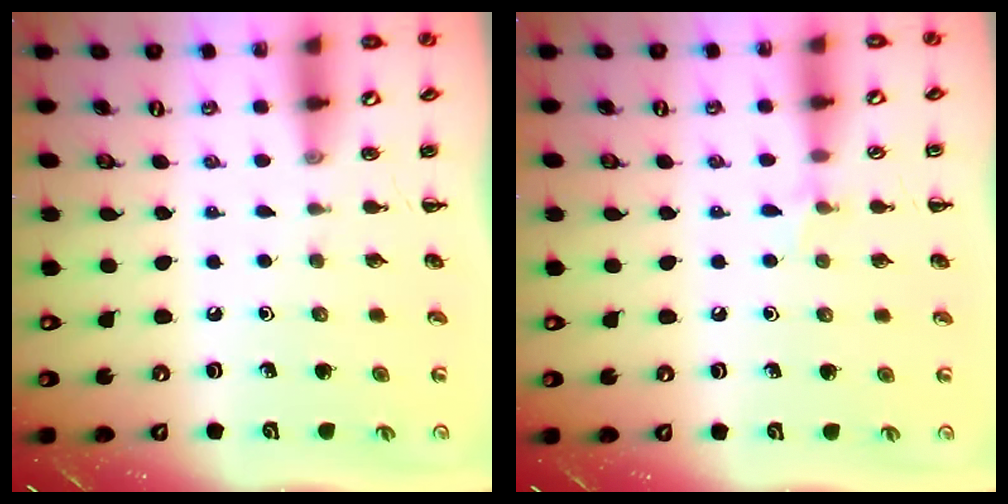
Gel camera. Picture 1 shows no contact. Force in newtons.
{"total": 5.1, "press": 4.8, "slide": 1.7}